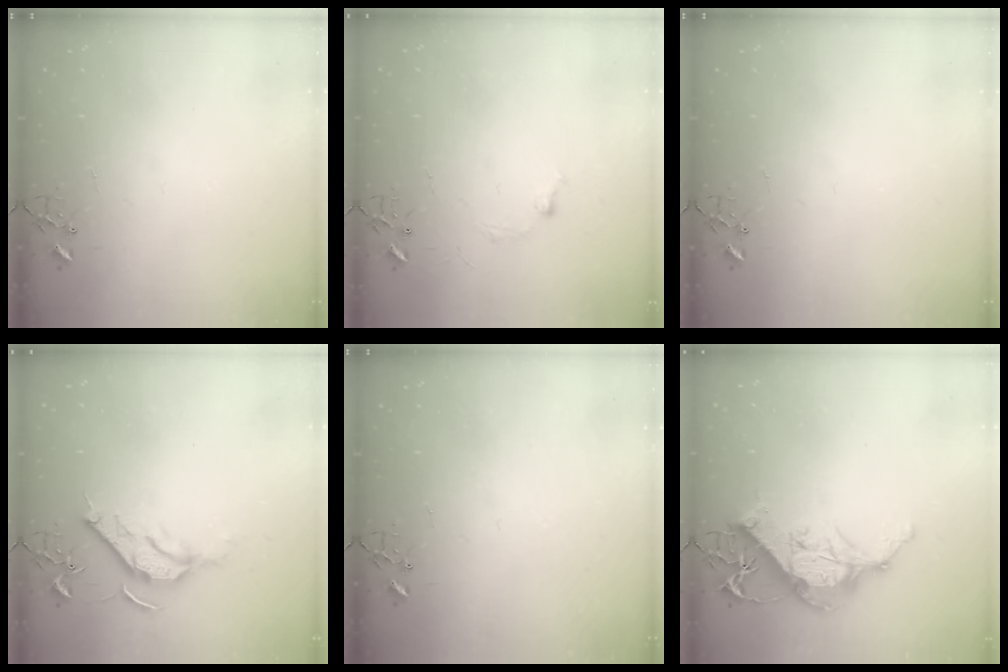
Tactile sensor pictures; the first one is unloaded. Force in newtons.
{"total": 5.8, "press": 5.7, "slide": 0.7}
{"total": 0.0}
{"total": 10.3, "press": 10.2, "slide": 1.3}
{"total": 0.0}
{"total": 15.3, "press": 15.1, "slide": 2.1}